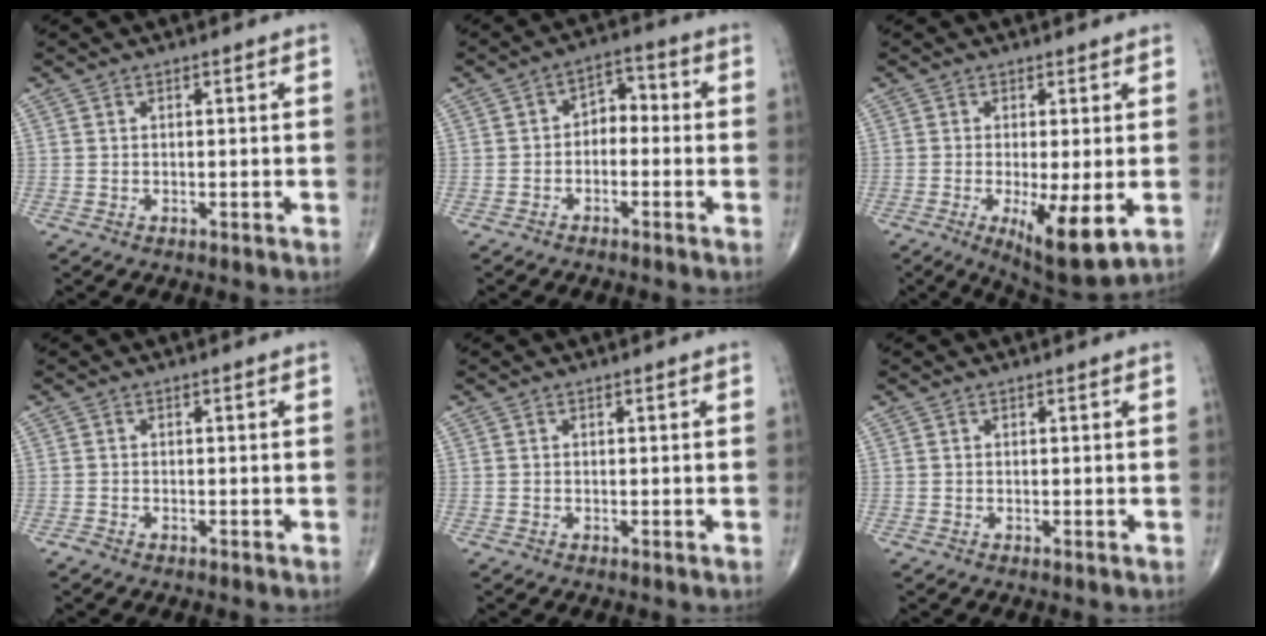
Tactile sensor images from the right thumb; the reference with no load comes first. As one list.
[{"total": 5.0, "force": [-1.0, 3.5, 3.4], "torque": [-0.026, 0.032, -0.030]}, {"total": 9.8, "force": [-2.4, 2.6, 9.1], "torque": [-0.148, -0.028, -0.032]}, {"total": 0.6, "force": [-0.5, 0.2, 0.2], "torque": [-0.008, -0.002, -0.013]}, {"total": 0.0}, {"total": 0.0}]